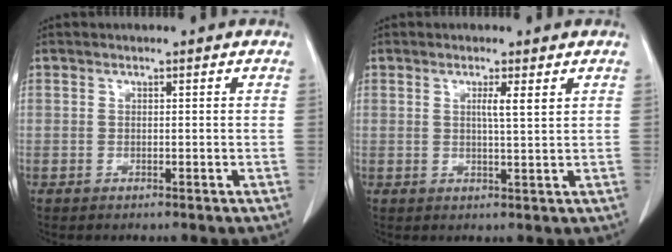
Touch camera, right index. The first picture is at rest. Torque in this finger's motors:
{"motor_torque": [0.08, 0.04, 0.06, 0.03]}